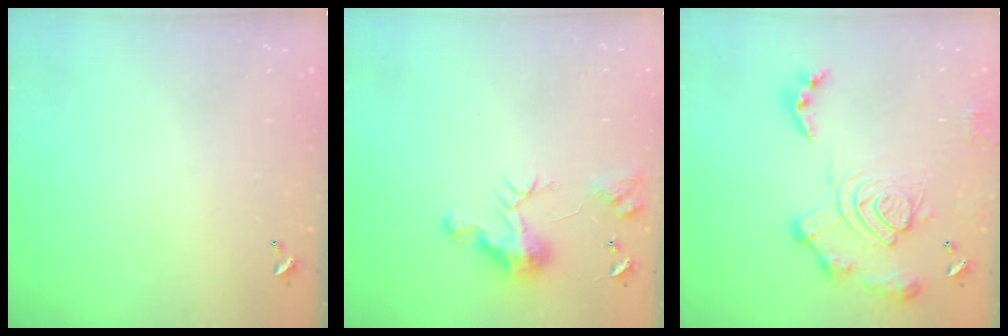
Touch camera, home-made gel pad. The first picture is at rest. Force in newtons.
{"total": 10.0, "press": 9.9, "slide": 1.6}
{"total": 17.1, "press": 17.0, "slide": 1.6}